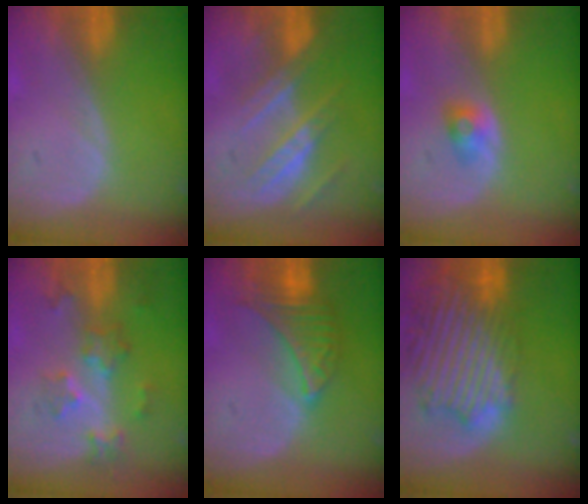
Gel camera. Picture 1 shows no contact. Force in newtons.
{"total": 7.3, "press": 6.8, "slide": 2.7}
{"total": 2.6, "press": 2.3, "slide": 1.2}
{"total": 6.5, "press": 5.8, "slide": 2.9}
{"total": 6.5, "press": 6.5, "slide": 0.5}
{"total": 14.0, "press": 12.0, "slide": 7.1}